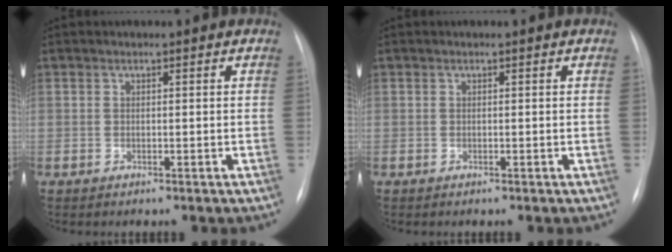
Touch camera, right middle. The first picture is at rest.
{"total": 0.0}